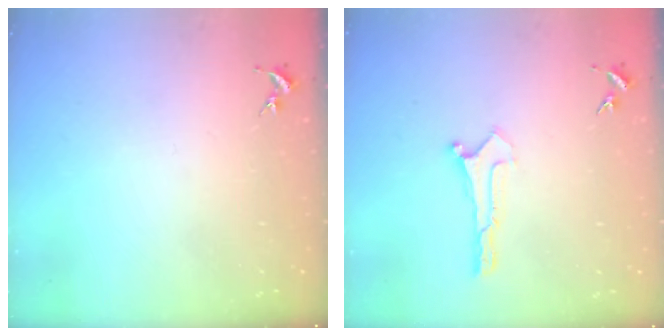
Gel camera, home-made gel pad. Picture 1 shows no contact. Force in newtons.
{"total": 0.0}